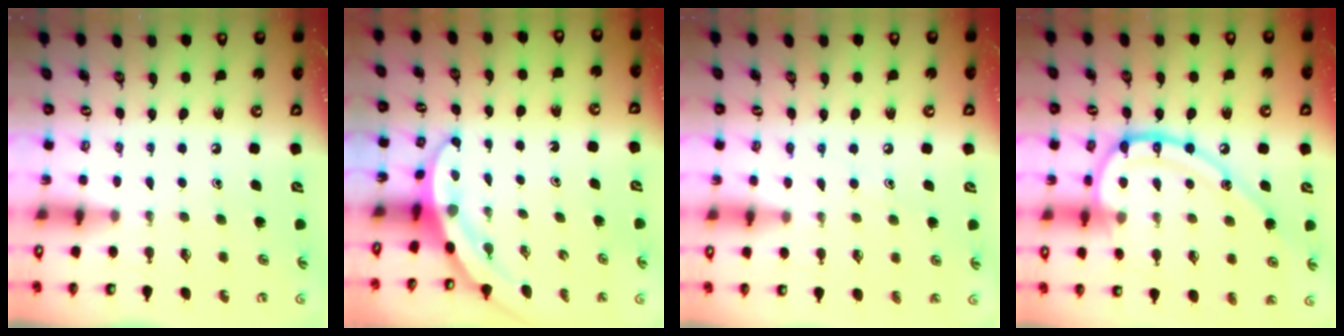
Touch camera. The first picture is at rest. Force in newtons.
{"total": 3.0, "press": 3.0, "slide": 0.2}
{"total": 6.5, "press": 6.4, "slide": 0.7}
{"total": 19.7, "press": 19.6, "slide": 1.9}